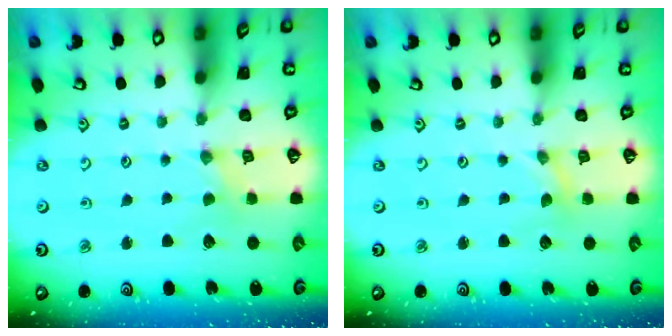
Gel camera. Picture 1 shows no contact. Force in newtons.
{"total": 0.0}